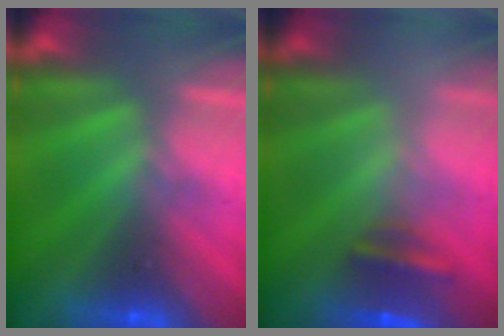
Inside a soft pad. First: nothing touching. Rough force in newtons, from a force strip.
{"total": 2.5}